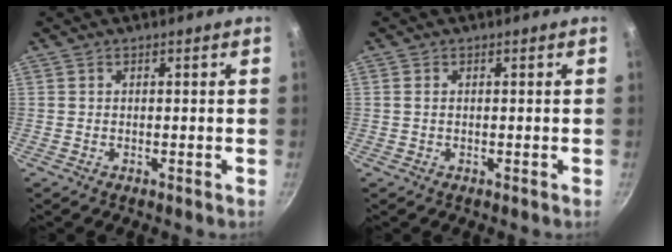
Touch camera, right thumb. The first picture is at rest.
{"total": 0.6, "force": [0.1, 0.4, 0.5], "torque": [-0.010, 0.001, 0.001]}